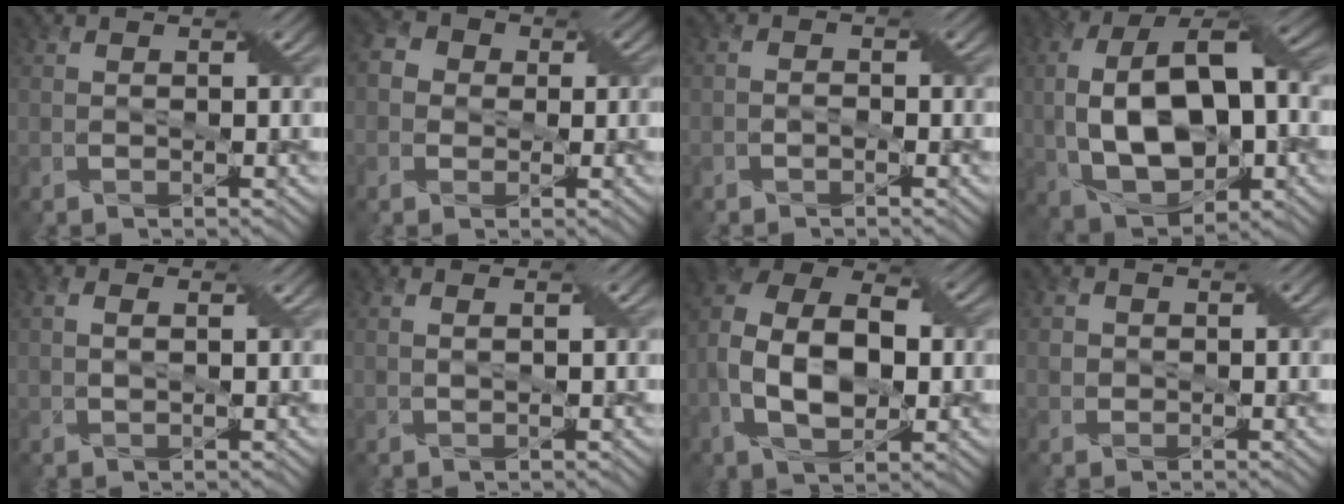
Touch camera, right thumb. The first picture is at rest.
{"total": 3.9, "force": [0.0, 3.6, 1.4], "torque": [-0.040, 0.009, -0.010]}
{"total": 1.1, "force": [-0.7, 0.7, 0.5], "torque": [-0.011, 0.004, -0.013]}
{"total": 16.1, "force": [-1.0, 9.3, 13.1], "torque": [-0.255, 0.001, -0.018]}
{"total": 2.6, "force": [0.9, 1.4, 2.0], "torque": [-0.039, -0.002, 0.018]}
{"total": 1.1, "force": [0.6, 0.4, 0.9], "torque": [-0.020, -0.002, 0.016]}
{"total": 12.2, "force": [-1.7, 7.5, 9.5], "torque": [-0.197, 0.002, -0.034]}
{"total": 1.4, "force": [0.2, 1.4, 0.2], "torque": [-0.008, -0.003, 0.002]}